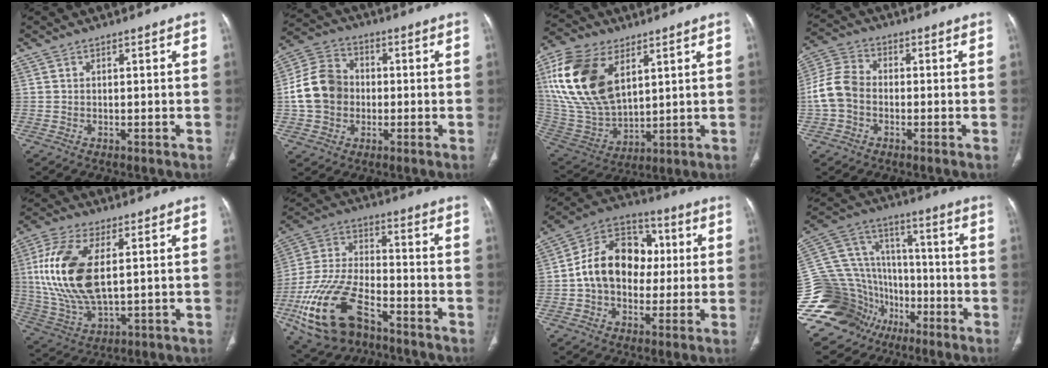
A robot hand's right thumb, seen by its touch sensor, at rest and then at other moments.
{"total": 11.3, "force": [-0.4, 10.0, 5.2], "torque": [-0.091, 0.032, -0.016]}
{"total": 21.6, "force": [7.9, 12.6, 15.7], "torque": [-0.314, -0.028, 0.158]}
{"total": 7.6, "force": [-0.9, 6.3, 4.2], "torque": [-0.090, 0.026, -0.032]}
{"total": 16.7, "force": [2.5, 8.3, 14.3], "torque": [-0.306, -0.008, 0.056]}
{"total": 20.0, "force": [-10.4, 11.0, 13.1], "torque": [-0.287, 0.046, -0.187]}
{"total": 15.6, "force": [1.0, 12.2, 9.7], "torque": [-0.126, 0.037, 0.007]}
{"total": 28.2, "force": [-13.6, 21.4, 12.4], "torque": [-0.265, 0.097, -0.227]}